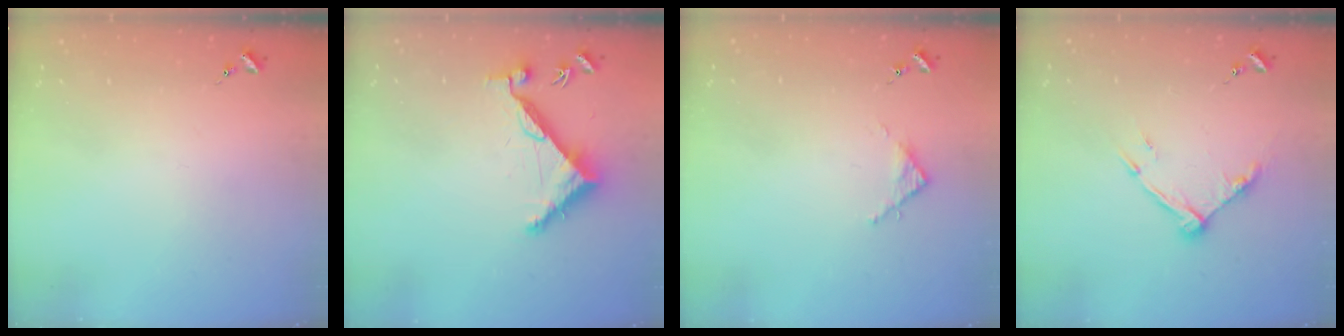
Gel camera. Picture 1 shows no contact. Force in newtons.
{"total": 6.9, "press": 6.9, "slide": 0.3}
{"total": 2.8, "press": 2.8, "slide": 0.4}
{"total": 10.4, "press": 10.4, "slide": 0.8}